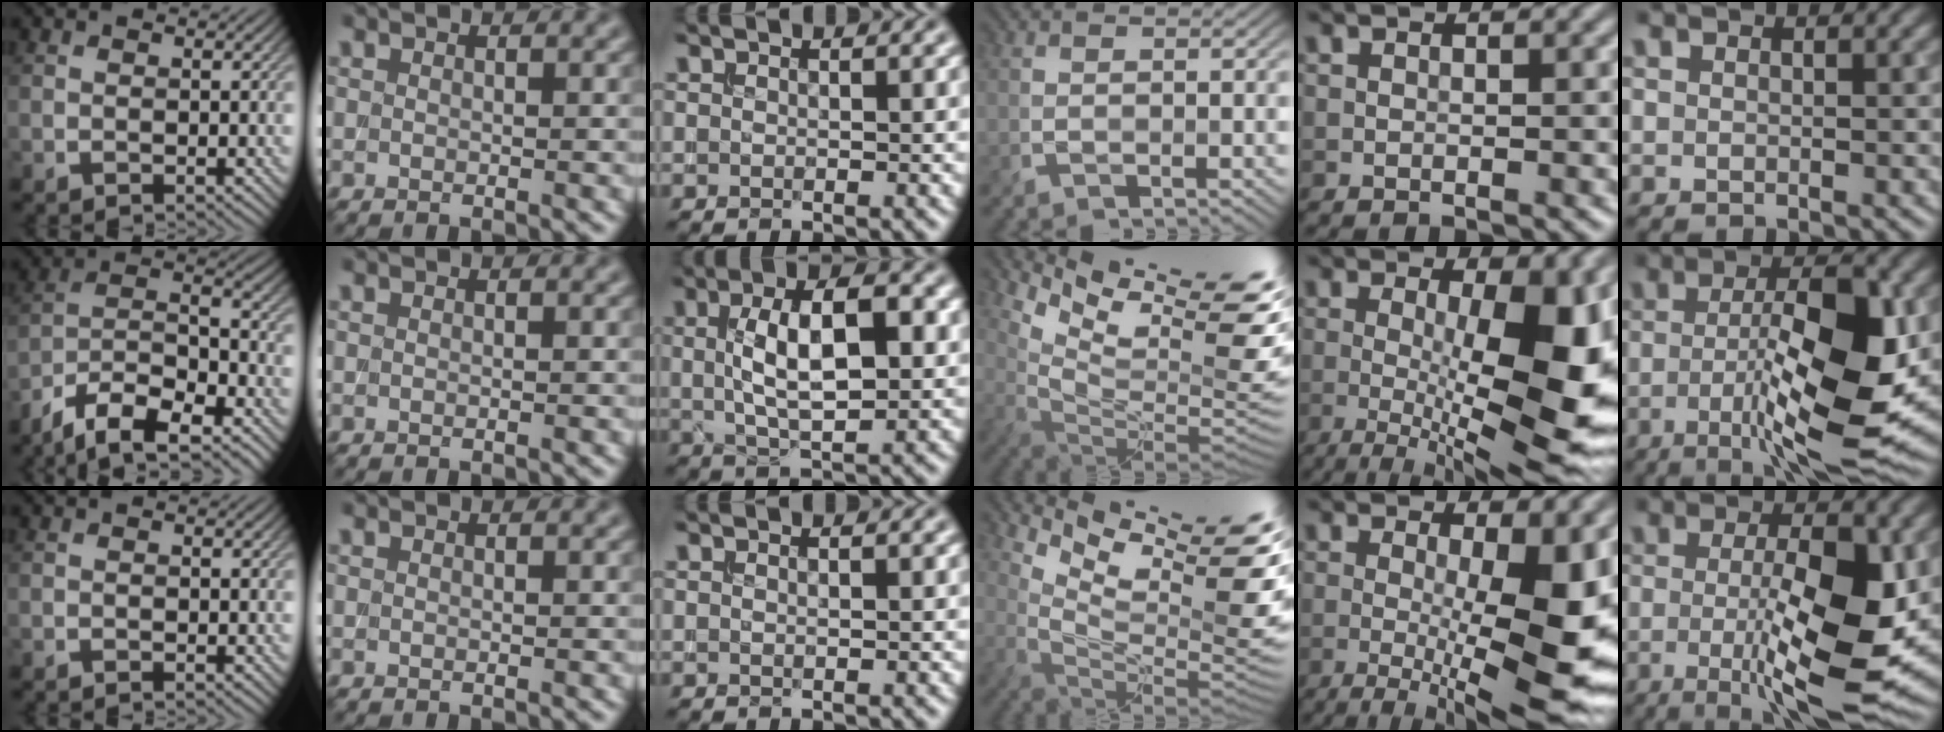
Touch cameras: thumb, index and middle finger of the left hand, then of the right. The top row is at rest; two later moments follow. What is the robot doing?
{"motion": "extract", "object": "backpack"}